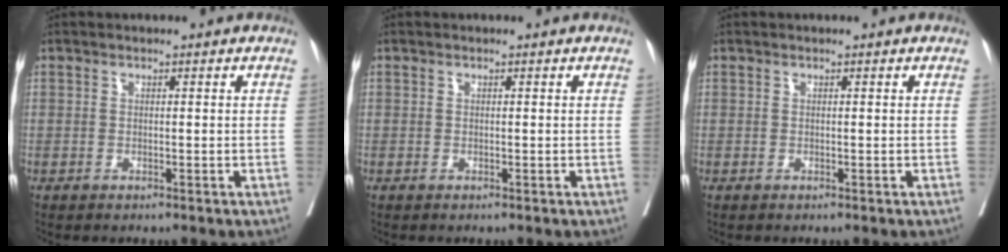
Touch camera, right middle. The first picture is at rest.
{"total": 0.0}
{"total": 0.0}